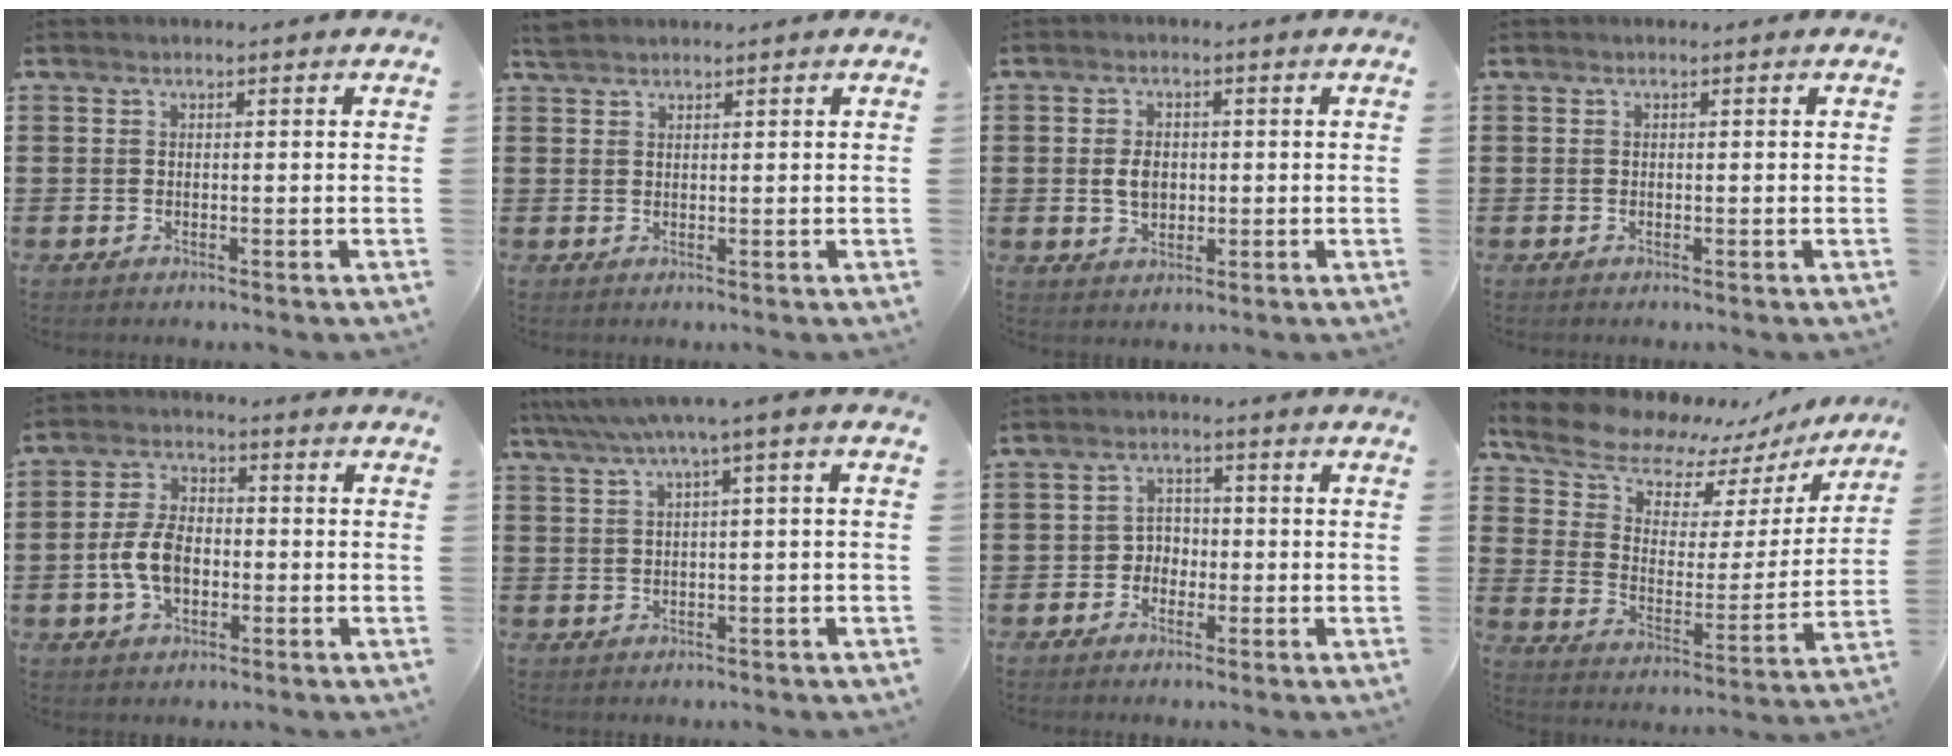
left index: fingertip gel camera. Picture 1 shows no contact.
{"total": 1.5, "force": [1.4, 0.4, 0.3], "torque": [-0.010, 0.002, 0.028]}
{"total": 3.6, "force": [-0.1, 2.5, 2.6], "torque": [-0.046, 0.005, -0.005]}
{"total": 0.0}
{"total": 7.1, "force": [-1.6, 4.3, 5.4], "torque": [-0.129, 0.001, -0.037]}
{"total": 3.4, "force": [0.7, -0.4, 3.3], "torque": [-0.064, -0.010, 0.006]}
{"total": 3.0, "force": [-1.4, 2.5, 0.8], "torque": [-0.024, 0.007, -0.034]}
{"total": 10.1, "force": [8.7, 4.0, 3.1], "torque": [-0.094, -0.057, 0.149]}